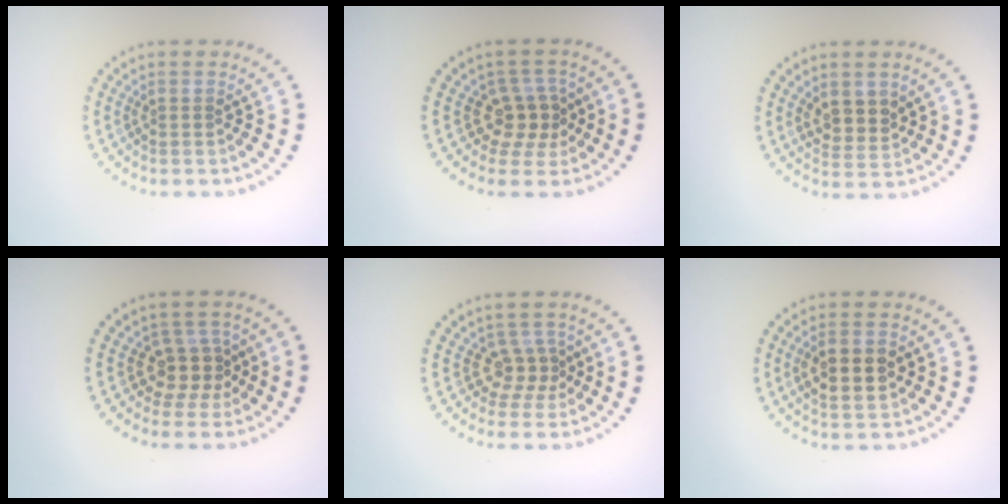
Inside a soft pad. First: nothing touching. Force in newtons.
{"total": 3.0, "press": 2.4, "slide": 1.8}
{"total": 2.4, "press": 2.2, "slide": 1.1}
{"total": 2.9, "press": 2.2, "slide": 1.8}
{"total": 2.5, "press": 1.7, "slide": 1.8}
{"total": 3.4, "press": 3.4, "slide": 0.0}